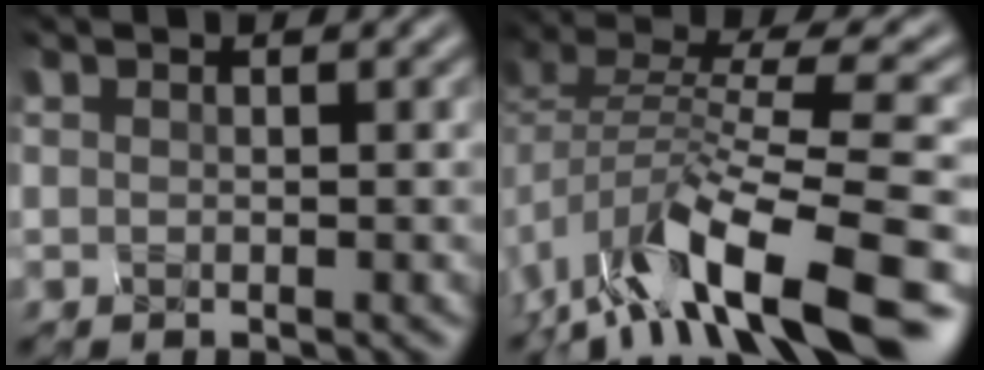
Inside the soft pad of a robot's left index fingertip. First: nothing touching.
{"total": 11.9, "force": [-7.5, 3.8, 8.3], "torque": [-0.166, 0.016, -0.128]}